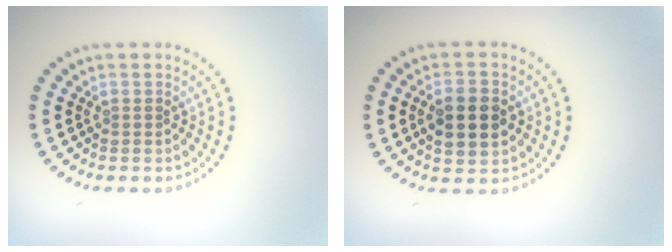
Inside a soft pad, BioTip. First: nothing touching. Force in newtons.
{"total": 4.3, "press": 4.3, "slide": 0.2}